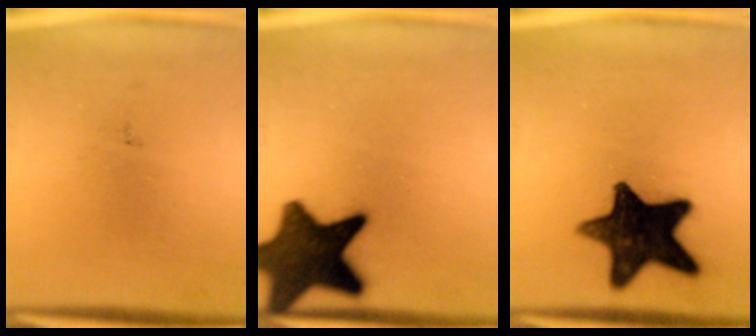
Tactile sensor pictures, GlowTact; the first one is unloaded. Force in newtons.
{"total": 16.3}
{"total": 16.0}